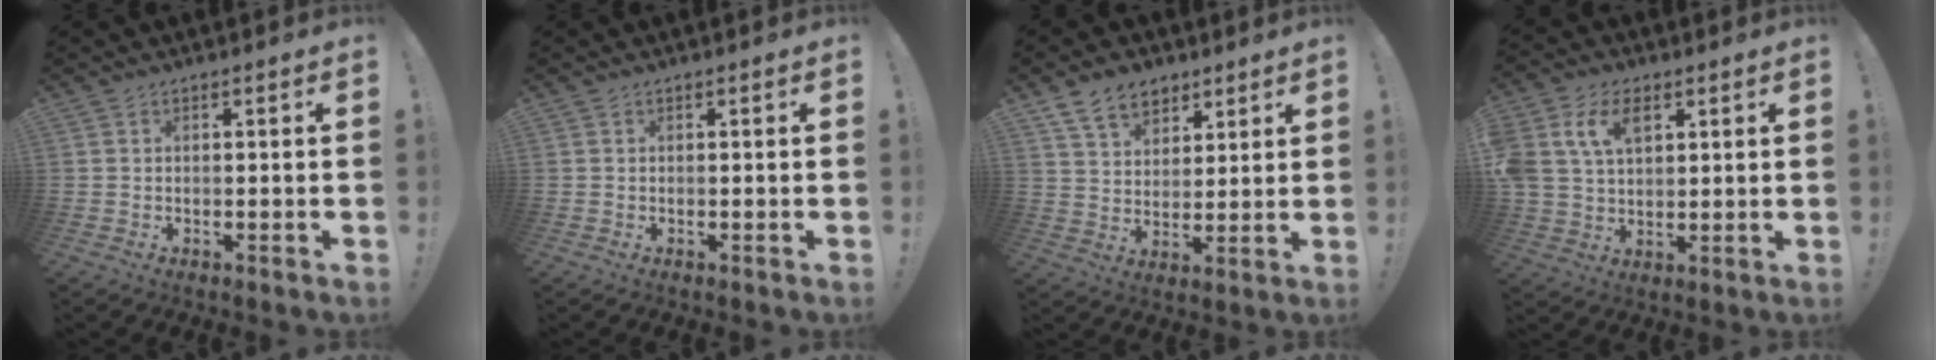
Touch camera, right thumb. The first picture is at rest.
{"total": 0.0}
{"total": 10.7, "force": [6.8, 7.1, 4.3], "torque": [-0.069, -0.033, 0.131]}
{"total": 11.5, "force": [4.8, 7.9, 6.8], "torque": [-0.154, -0.002, 0.092]}